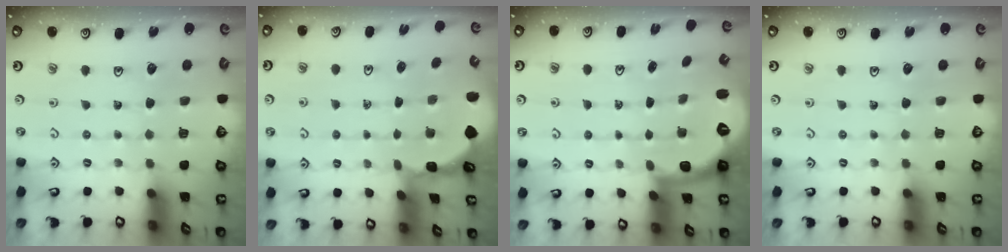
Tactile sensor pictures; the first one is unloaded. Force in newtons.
{"total": 1.5, "press": 1.5, "slide": 0.1}
{"total": 2.8, "press": 1.9, "slide": 2.0}
{"total": 0.0}